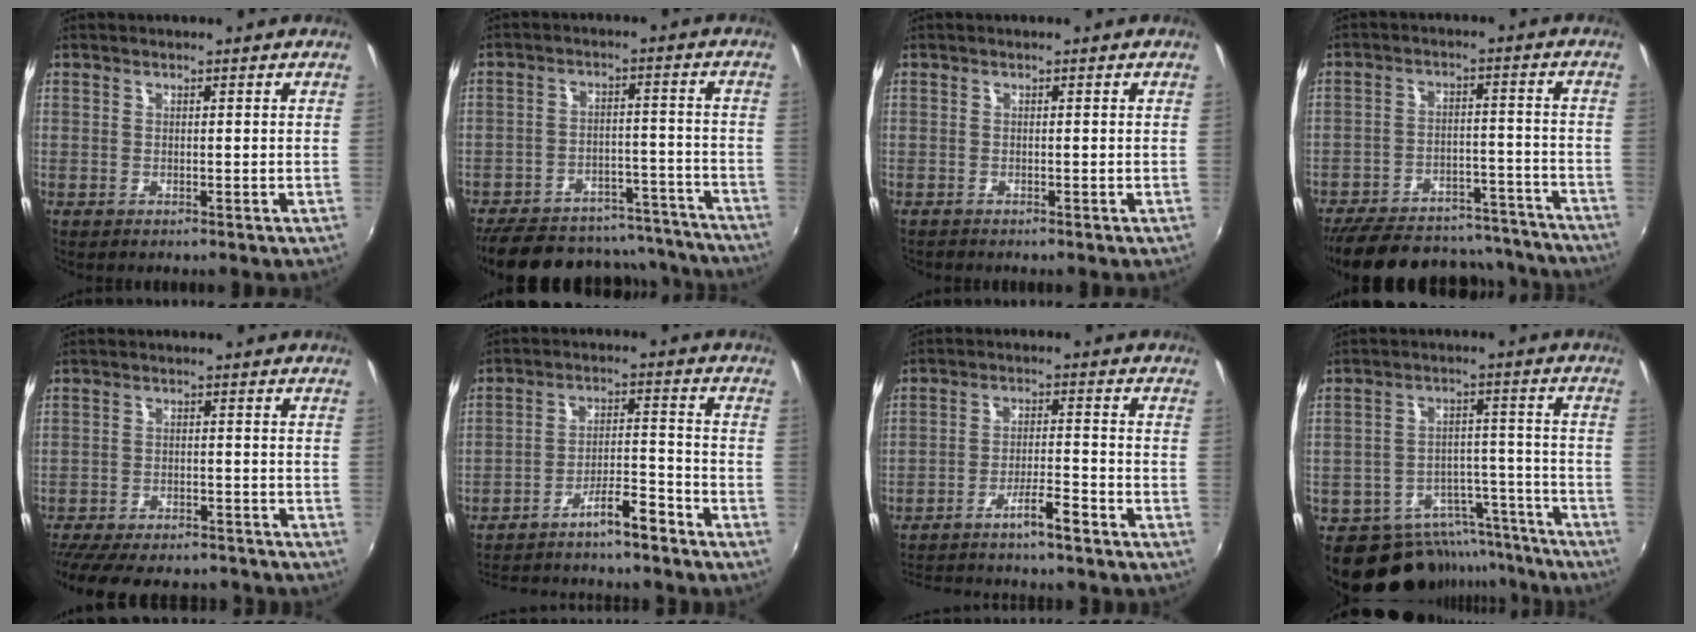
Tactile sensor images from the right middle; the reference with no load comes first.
{"total": 24.1, "force": [-20.8, 9.2, 8.0], "torque": [-0.166, 0.052, -0.256]}
{"total": 0.6, "force": [-0.6, 0.2, 0.0], "torque": [-0.001, -0.004, -0.013]}
{"total": 26.8, "force": [-23.0, 9.8, 9.7], "torque": [-0.200, 0.036, -0.290]}
{"total": 18.3, "force": [-15.6, 5.8, 7.7], "torque": [-0.171, -0.015, -0.219]}
{"total": 9.8, "force": [-8.6, 1.1, 4.4], "torque": [-0.088, 0.035, -0.139]}
{"total": 7.8, "force": [-6.8, 0.3, 3.8], "torque": [-0.082, 0.018, -0.112]}
{"total": 16.3, "force": [-14.3, 7.1, 3.3], "torque": [-0.064, 0.048, -0.187]}